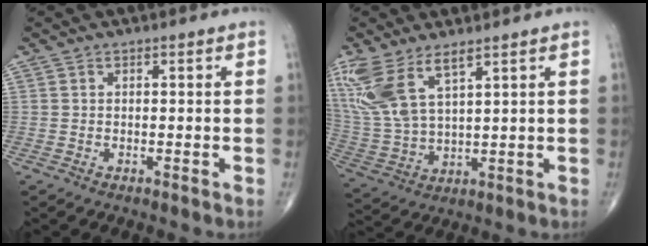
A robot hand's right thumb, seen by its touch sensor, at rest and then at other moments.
{"total": 12.8, "force": [7.3, 4.8, 9.4], "torque": [-0.216, -0.024, 0.164]}